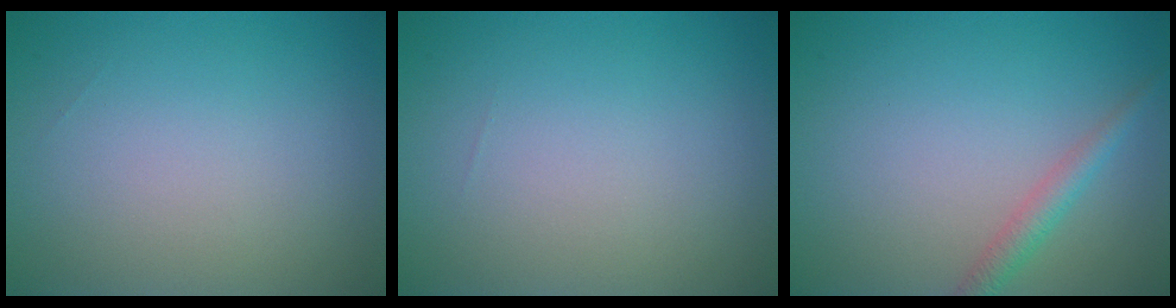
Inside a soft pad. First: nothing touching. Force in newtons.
{"total": 0.0}
{"total": 1.9, "press": 1.9, "slide": 0.0}